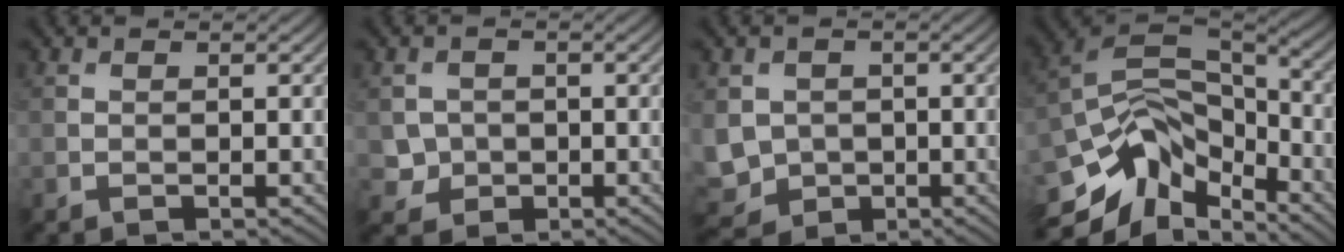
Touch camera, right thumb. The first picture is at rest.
{"total": 2.5, "force": [-0.2, 2.4, 0.6], "torque": [-0.017, -0.007, -0.006]}
{"total": 5.7, "force": [-0.7, 5.1, 2.3], "torque": [-0.077, -0.024, -0.016]}
{"total": 12.9, "force": [-6.3, 7.5, 8.3], "torque": [-0.186, -0.014, -0.120]}